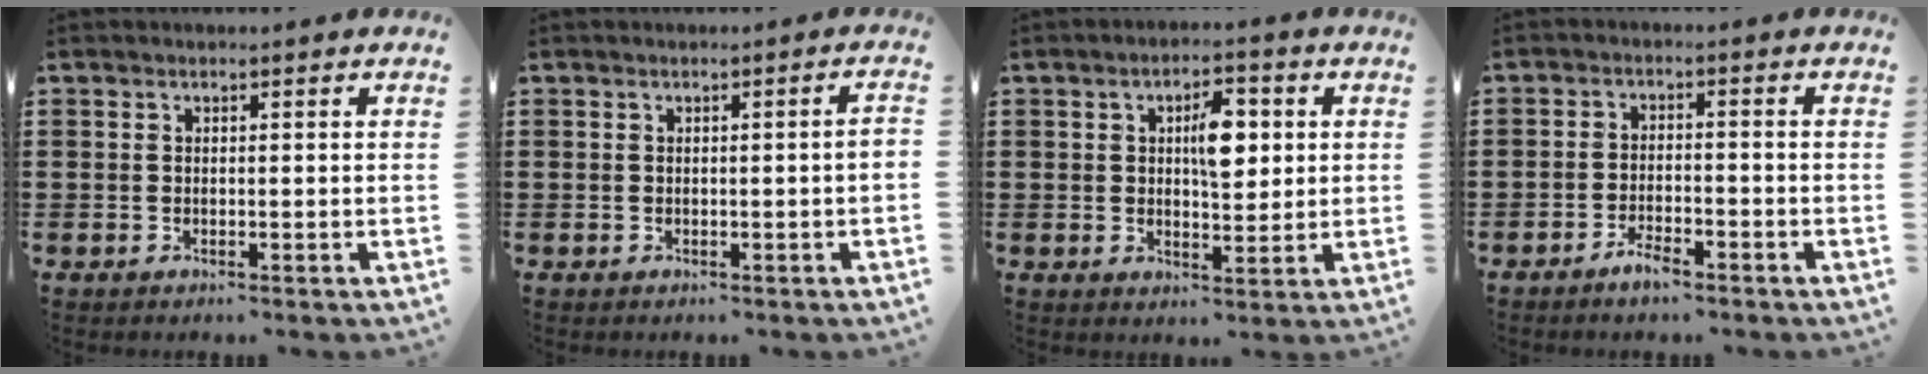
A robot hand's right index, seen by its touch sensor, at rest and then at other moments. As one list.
[{"total": 1.2, "force": [-0.3, -0.2, 1.1], "torque": [-0.016, -0.004, -0.007]}, {"total": 6.3, "force": [1.4, 2.8, 5.5], "torque": [-0.081, -0.001, 0.013]}, {"total": 2.7, "force": [-2.2, 0.5, 1.5], "torque": [-0.034, 0.002, -0.043]}]